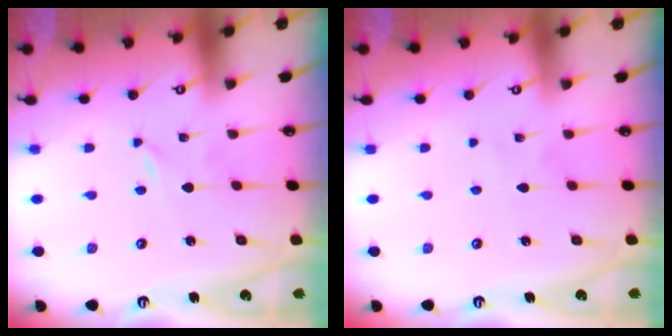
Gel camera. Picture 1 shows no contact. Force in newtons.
{"total": 3.7, "press": 3.6, "slide": 0.2}